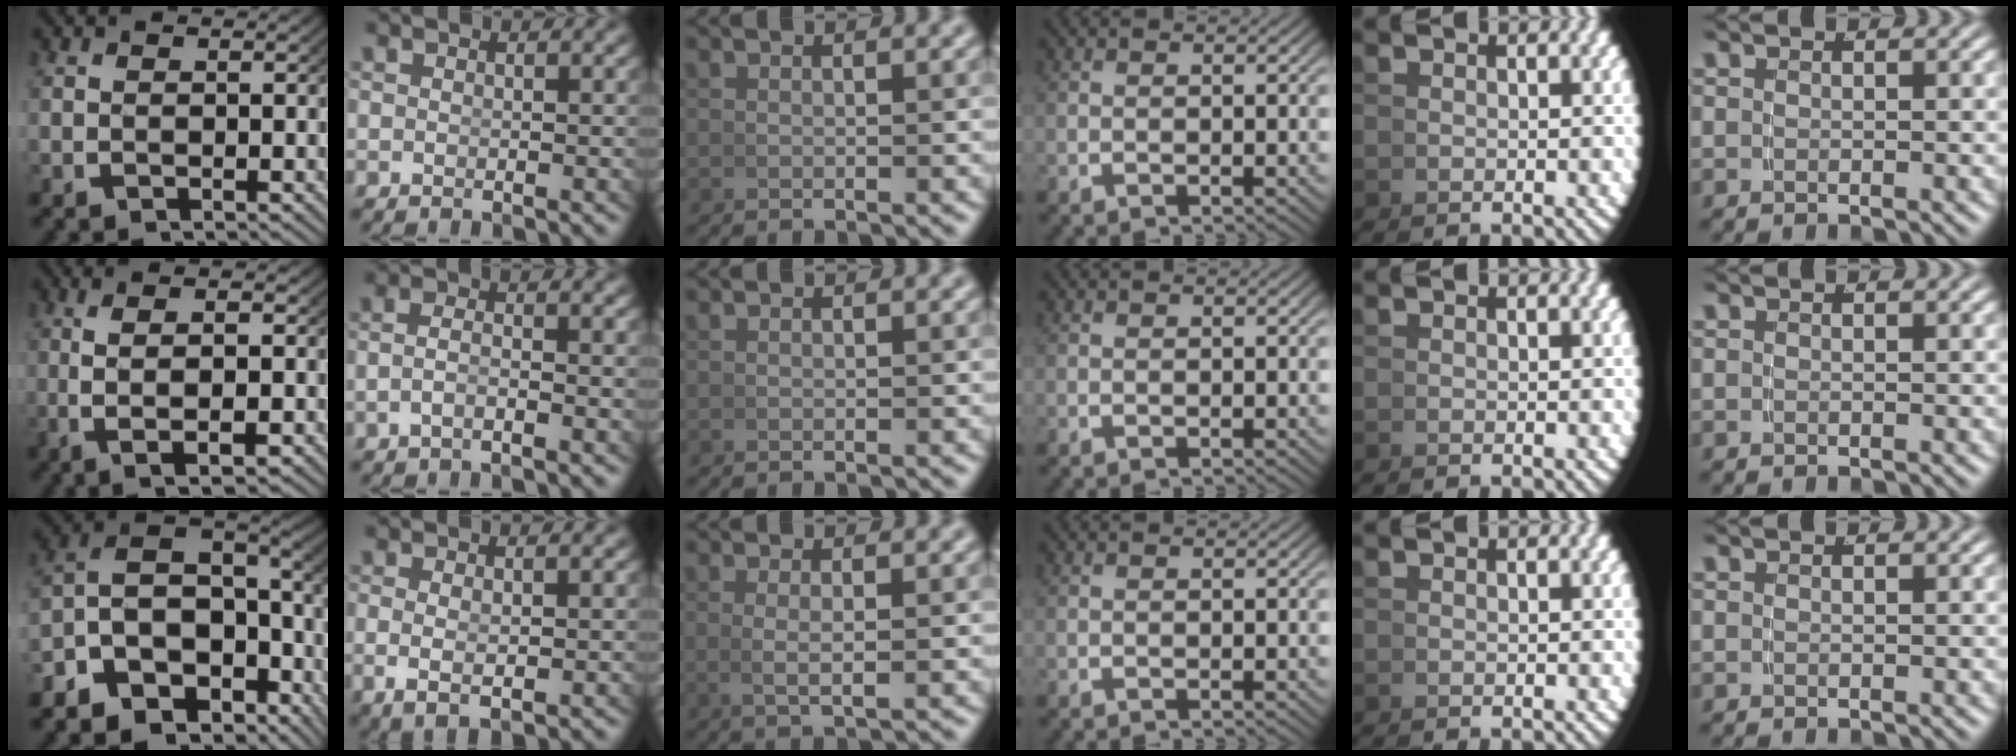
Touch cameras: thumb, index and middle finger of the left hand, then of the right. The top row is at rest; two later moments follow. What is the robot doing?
{"motion": "lift_and_place", "object": "hoodie"}